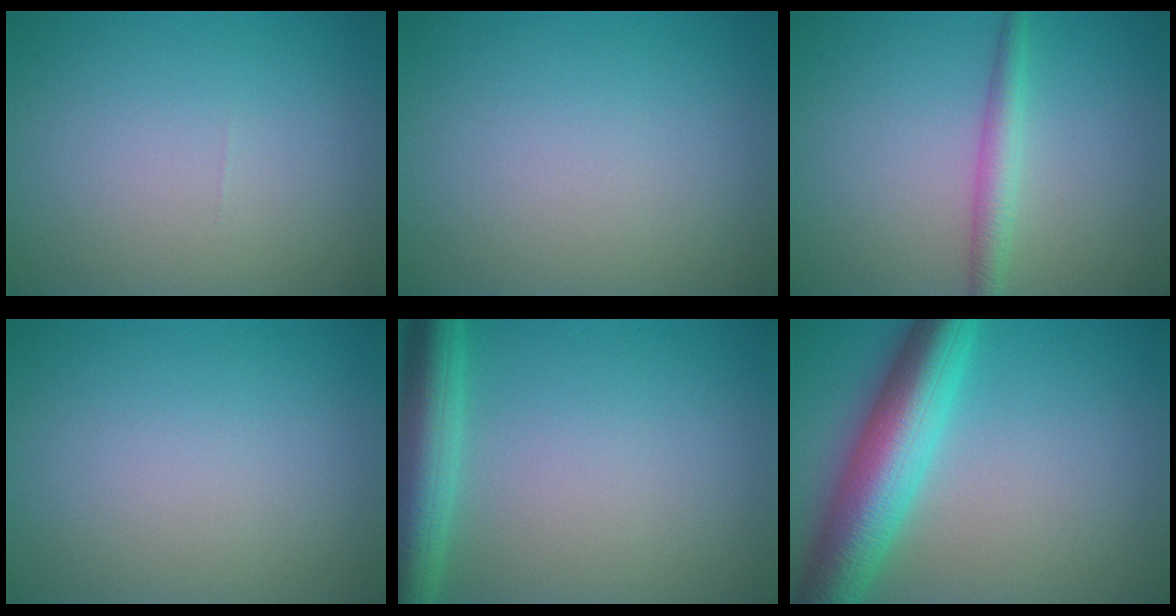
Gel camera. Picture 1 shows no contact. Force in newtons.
{"total": 0.0}
{"total": 2.3, "press": 2.3, "slide": 0.1}
{"total": 0.0}
{"total": 5.3, "press": 5.3, "slide": 0.2}
{"total": 9.1, "press": 9.1, "slide": 0.0}